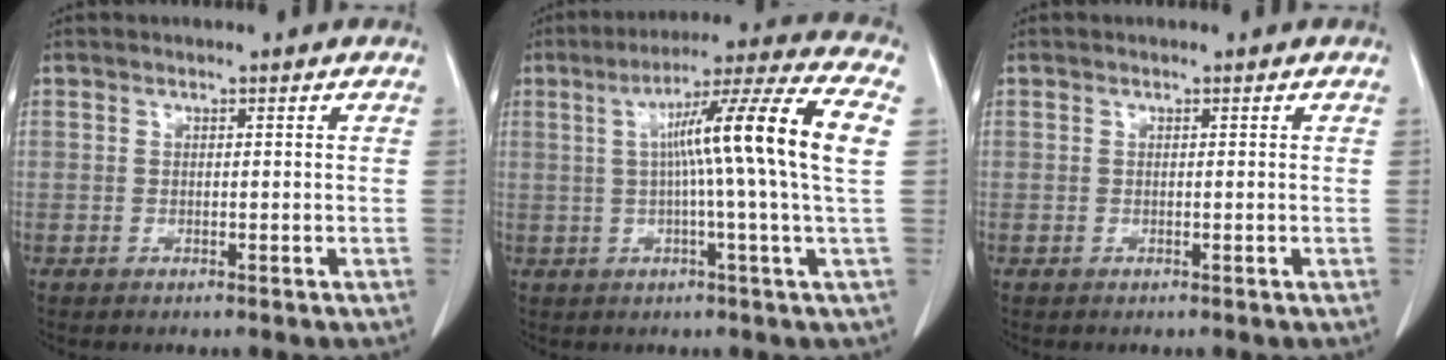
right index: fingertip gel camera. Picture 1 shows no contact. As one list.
[{"total": 15.6, "force": [2.1, -2.2, 15.3], "torque": [-0.231, 0.016, 0.023]}, {"total": 0.0}]